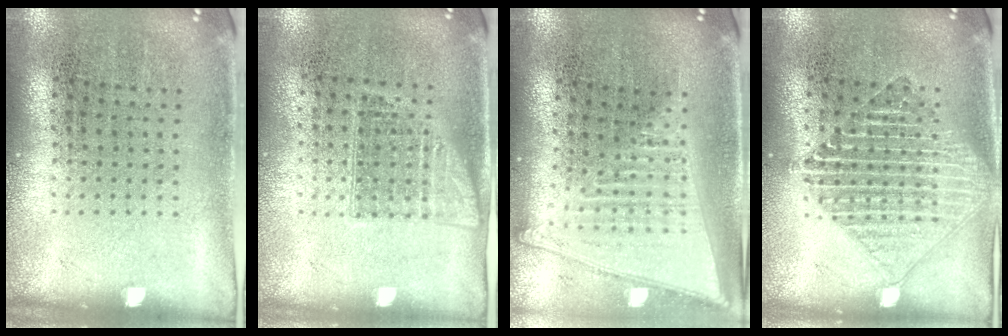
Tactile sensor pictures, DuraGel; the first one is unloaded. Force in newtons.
{"total": 1.0, "press": 0.9, "slide": 0.5}
{"total": 2.0, "press": 1.7, "slide": 1.0}
{"total": 1.7, "press": 1.7, "slide": 0.2}